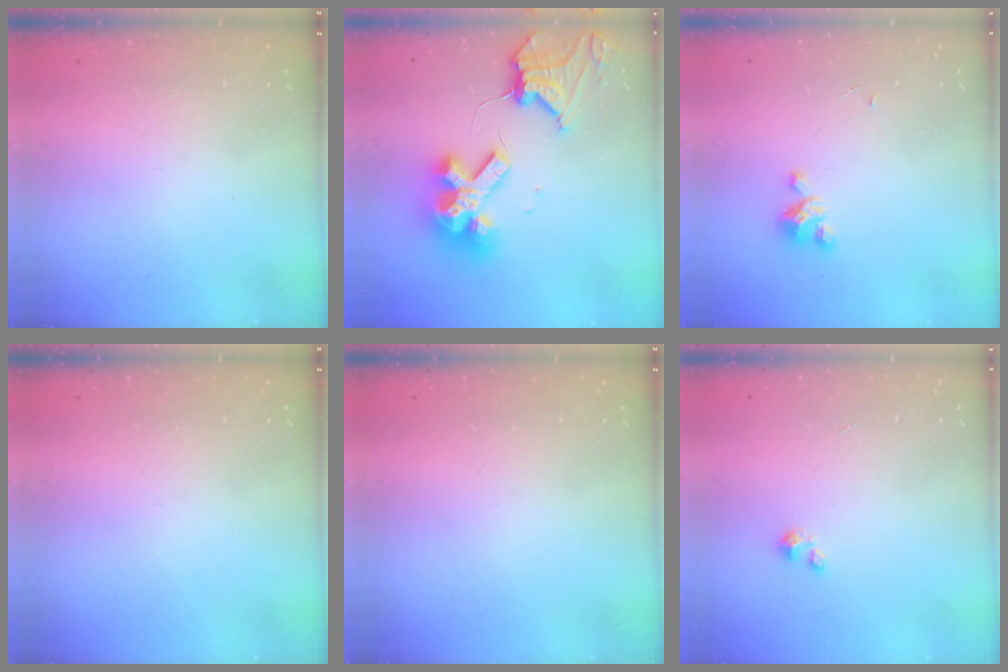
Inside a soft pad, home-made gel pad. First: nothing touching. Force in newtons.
{"total": 16.6, "press": 16.5, "slide": 1.4}
{"total": 3.9, "press": 3.9, "slide": 0.2}
{"total": 0.0}
{"total": 0.0}
{"total": 1.2, "press": 1.1, "slide": 0.1}